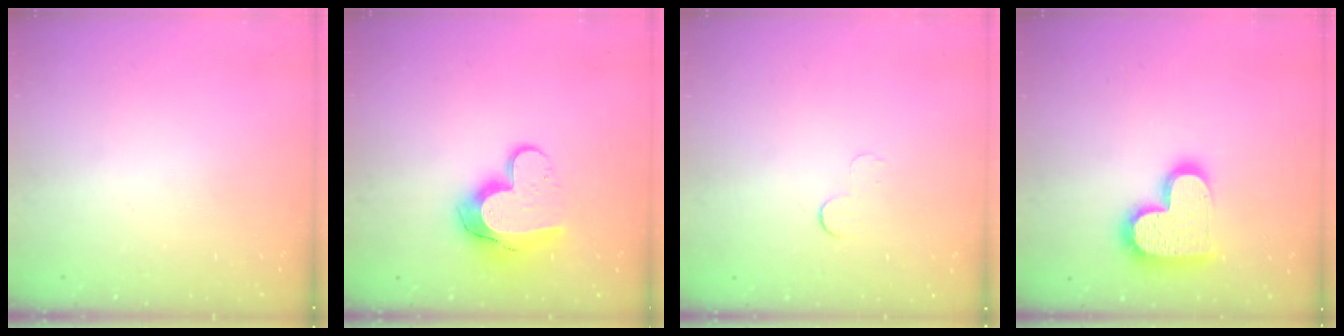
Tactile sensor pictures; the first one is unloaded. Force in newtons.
{"total": 13.3, "press": 13.3, "slide": 1.1}
{"total": 3.2, "press": 3.1, "slide": 0.3}
{"total": 16.0, "press": 16.0, "slide": 1.1}